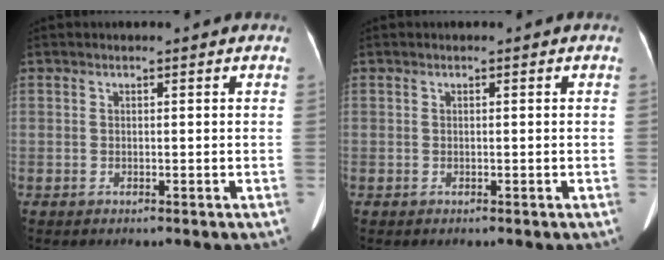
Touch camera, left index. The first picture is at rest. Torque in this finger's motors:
{"motor_torque": [0.00, 0.00, 0.00, 0.00]}